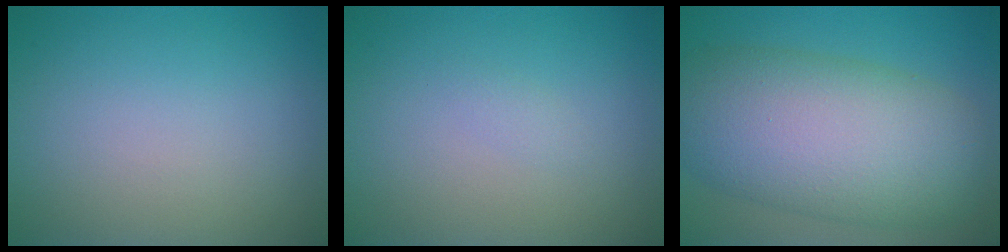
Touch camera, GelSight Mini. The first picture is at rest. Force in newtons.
{"total": 0.6, "press": 0.6, "slide": 0.1}
{"total": 11.5, "press": 11.5, "slide": 0.3}